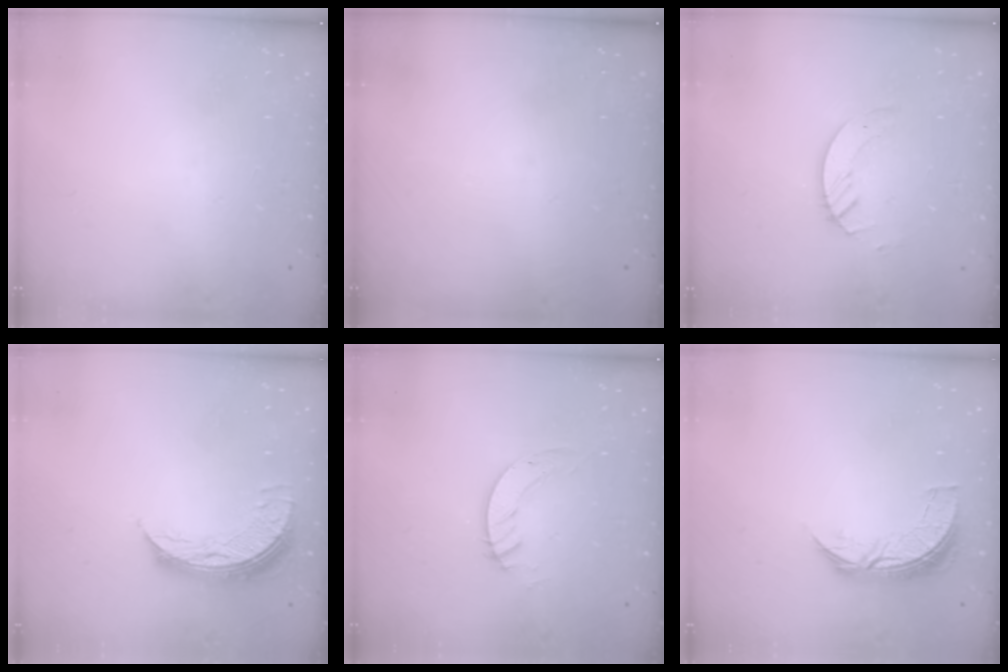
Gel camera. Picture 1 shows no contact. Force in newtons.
{"total": 0.0}
{"total": 3.2, "press": 3.2, "slide": 0.3}
{"total": 8.7, "press": 8.6, "slide": 0.9}
{"total": 3.7, "press": 3.7, "slide": 0.2}
{"total": 8.0, "press": 8.0, "slide": 0.3}